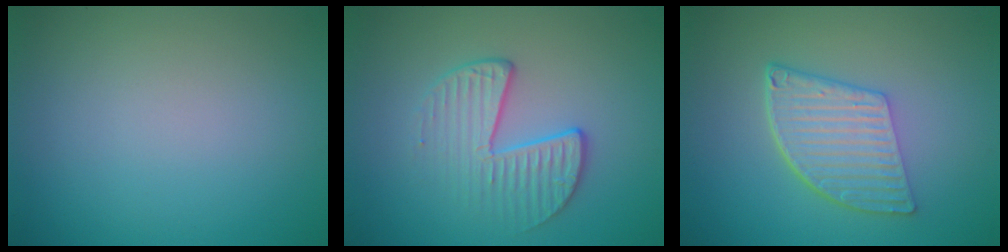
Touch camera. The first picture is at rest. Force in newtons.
{"total": 3.0, "press": 2.4, "slide": 1.8}
{"total": 5.9, "press": 4.2, "slide": 4.2}